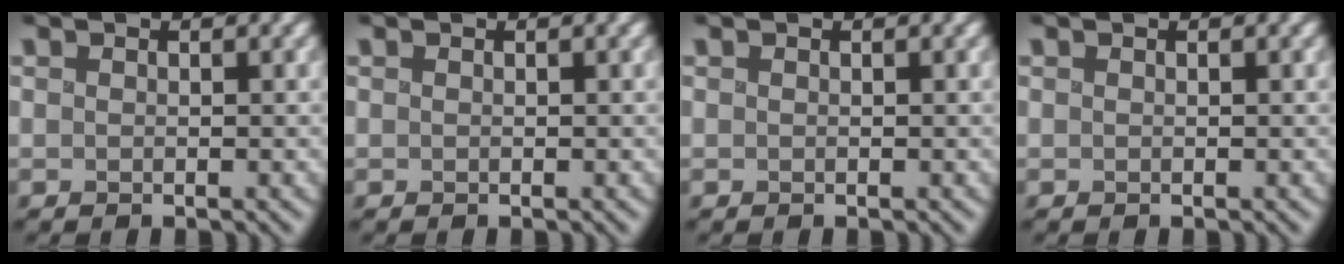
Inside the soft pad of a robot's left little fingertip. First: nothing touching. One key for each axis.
{"total": 0.0}
{"total": 0.0}
{"total": 0.0}